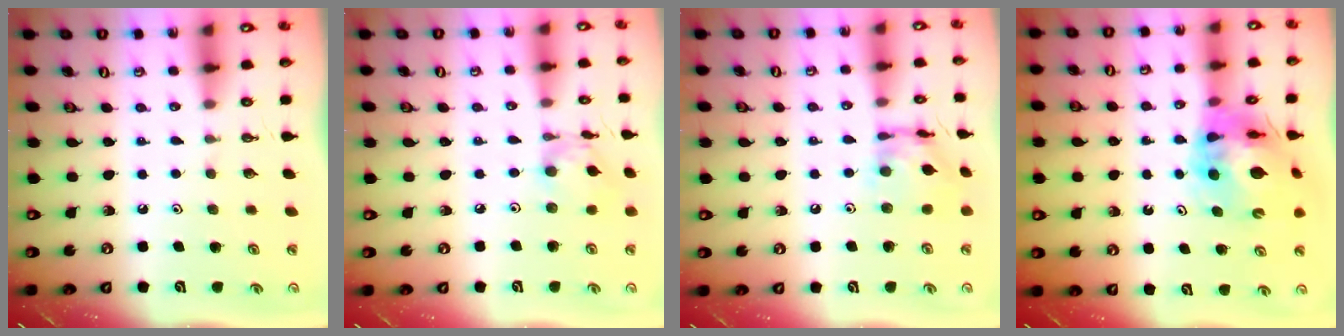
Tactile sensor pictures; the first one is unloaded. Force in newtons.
{"total": 8.3, "press": 8.2, "slide": 0.8}
{"total": 11.4, "press": 11.4, "slide": 1.0}
{"total": 15.7, "press": 15.6, "slide": 1.7}